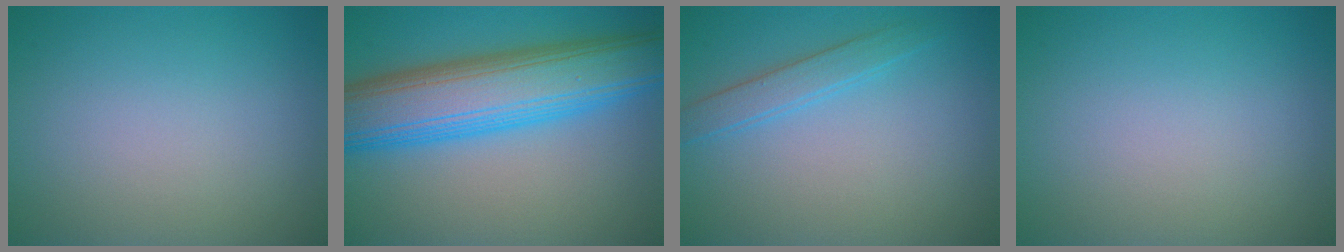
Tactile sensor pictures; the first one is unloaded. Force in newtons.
{"total": 10.7, "press": 10.7, "slide": 0.1}
{"total": 2.1, "press": 2.1, "slide": 0.1}
{"total": 0.0}